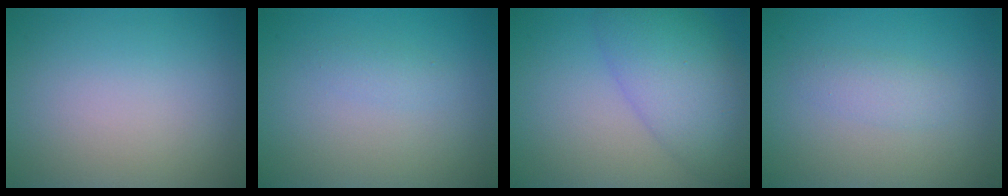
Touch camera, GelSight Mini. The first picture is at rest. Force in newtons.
{"total": 0.9, "press": 0.9, "slide": 0.1}
{"total": 7.4, "press": 7.4, "slide": 0.3}
{"total": 1.6, "press": 1.6, "slide": 0.0}